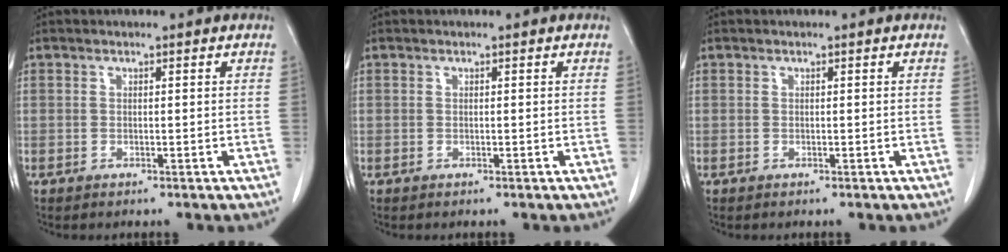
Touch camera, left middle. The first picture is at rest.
{"total": 0.0}
{"total": 0.0}